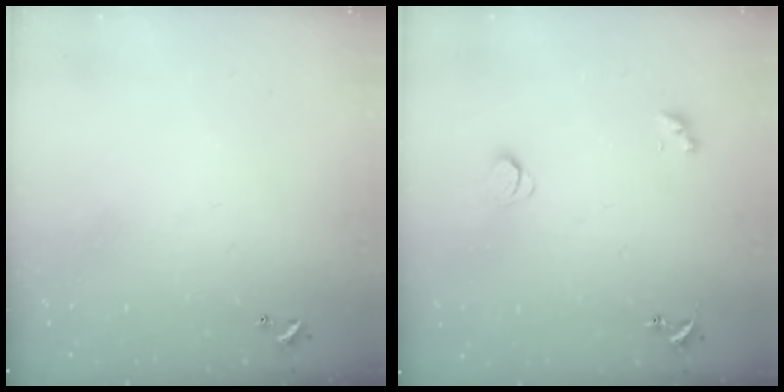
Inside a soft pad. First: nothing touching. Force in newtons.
{"total": 2.1, "press": 2.1, "slide": 0.4}